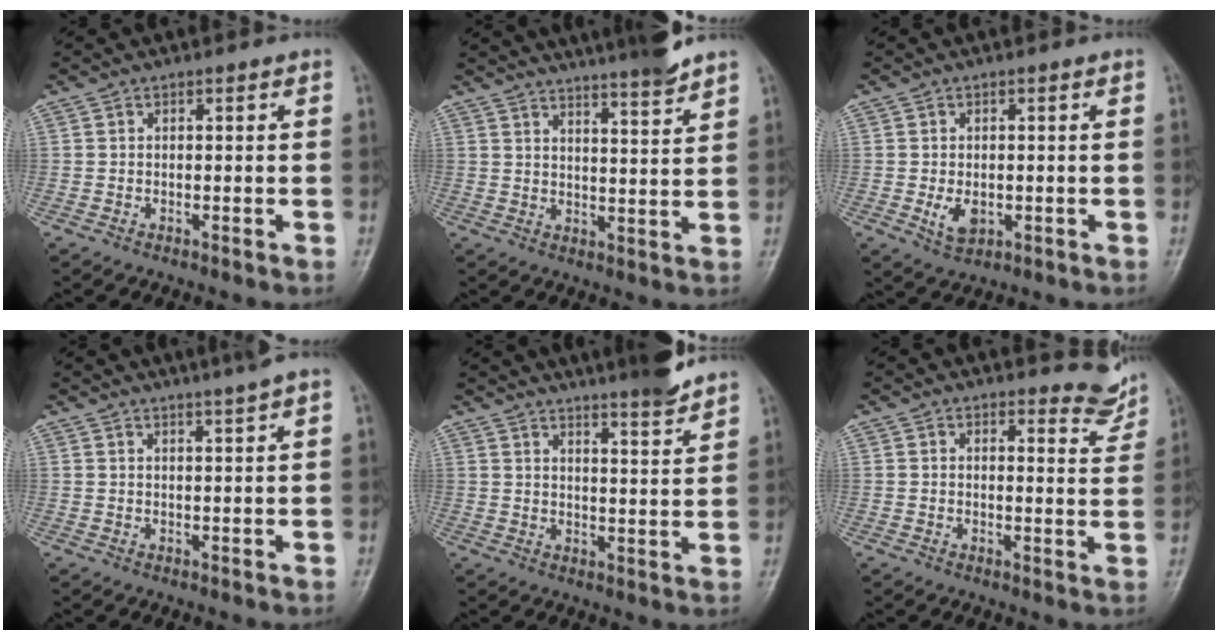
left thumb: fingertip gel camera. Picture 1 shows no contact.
{"total": 12.4, "force": [10.8, 0.9, 6.1], "torque": [-0.077, -0.046, 0.151]}
{"total": 3.9, "force": [-0.8, 2.6, 2.8], "torque": [-0.039, -0.006, -0.004]}
{"total": 5.2, "force": [3.9, -0.3, 3.4], "torque": [-0.047, 0.001, 0.055]}
{"total": 11.7, "force": [10.2, 1.1, 5.6], "torque": [-0.067, -0.055, 0.137]}
{"total": 5.2, "force": [5.0, 1.4, 0.6], "torque": [0.014, -0.049, 0.052]}